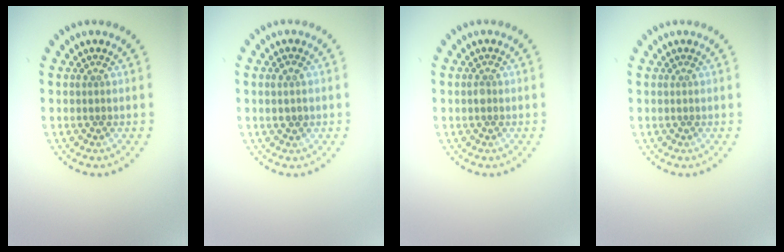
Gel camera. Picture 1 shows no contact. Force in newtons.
{"total": 1.3, "press": 1.3, "slide": 0.4}
{"total": 0.6, "press": 0.6, "slide": 0.1}
{"total": 0.0}